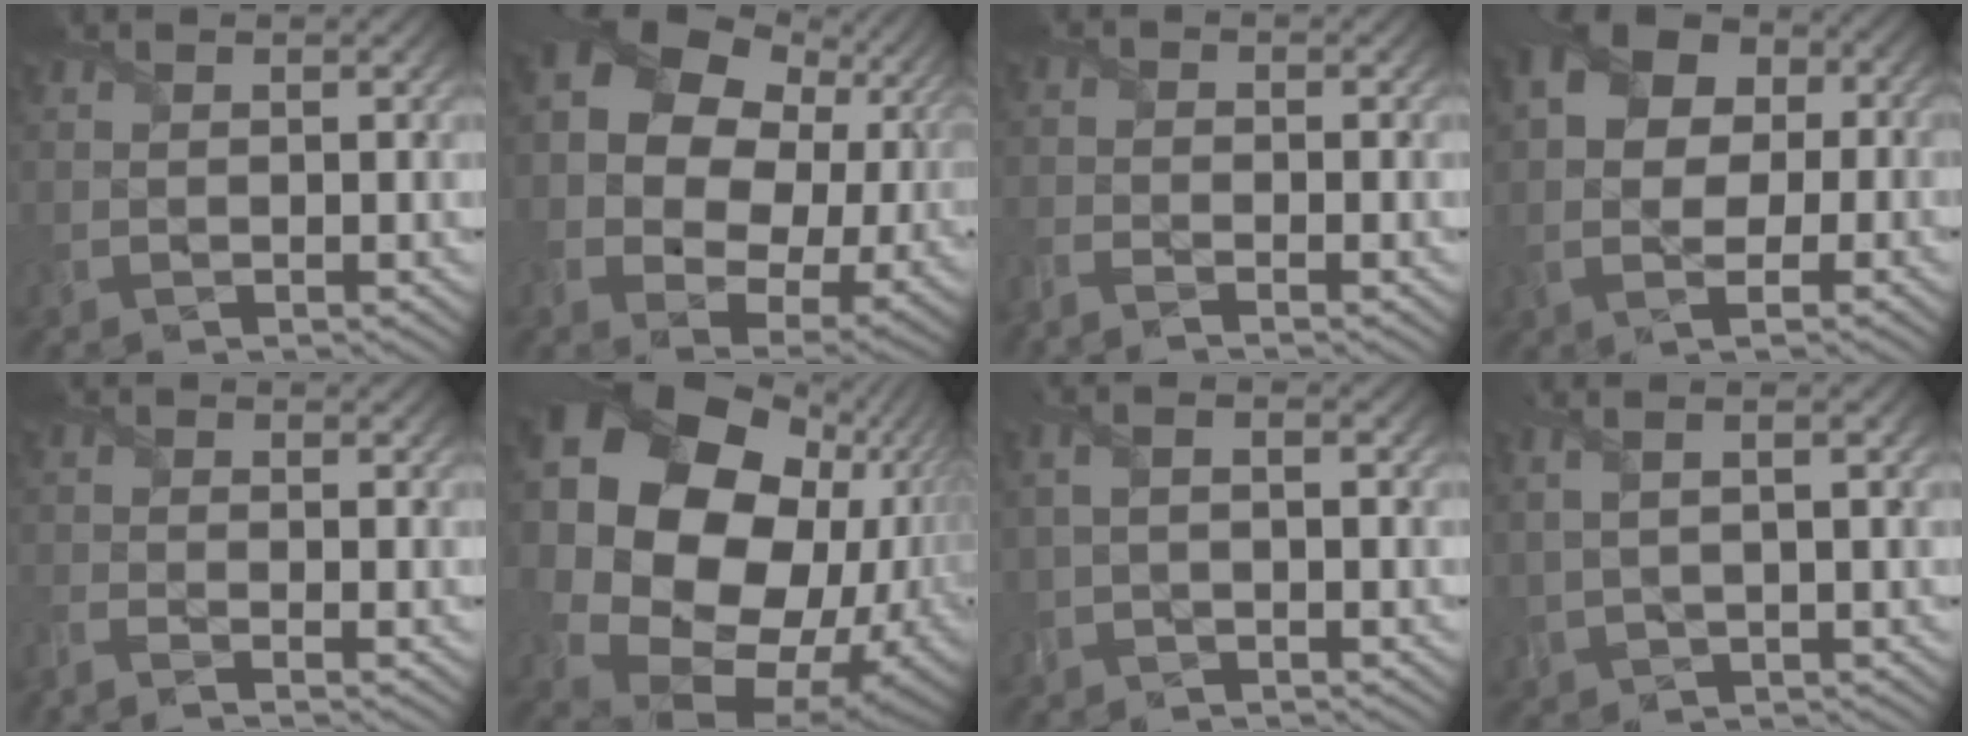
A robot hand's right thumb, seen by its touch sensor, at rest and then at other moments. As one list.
[{"total": 15.7, "force": [1.7, 11.0, 11.1], "torque": [-0.227, -0.013, 0.044]}, {"total": 3.0, "force": [-2.6, 0.3, 1.5], "torque": [-0.043, -0.006, -0.061]}, {"total": 10.4, "force": [1.3, 6.6, 7.9], "torque": [-0.158, 0.031, 0.003]}, {"total": 3.3, "force": [-2.7, 0.5, 1.8], "torque": [-0.052, -0.009, -0.061]}, {"total": 24.5, "force": [5.8, 20.3, 12.3], "torque": [-0.292, 0.002, 0.117]}, {"total": 2.9, "force": [-0.6, 1.1, 2.6], "torque": [-0.060, 0.009, -0.010]}, {"total": 4.3, "force": [0.8, 1.1, 4.1], "torque": [-0.081, 0.006, 0.011]}]